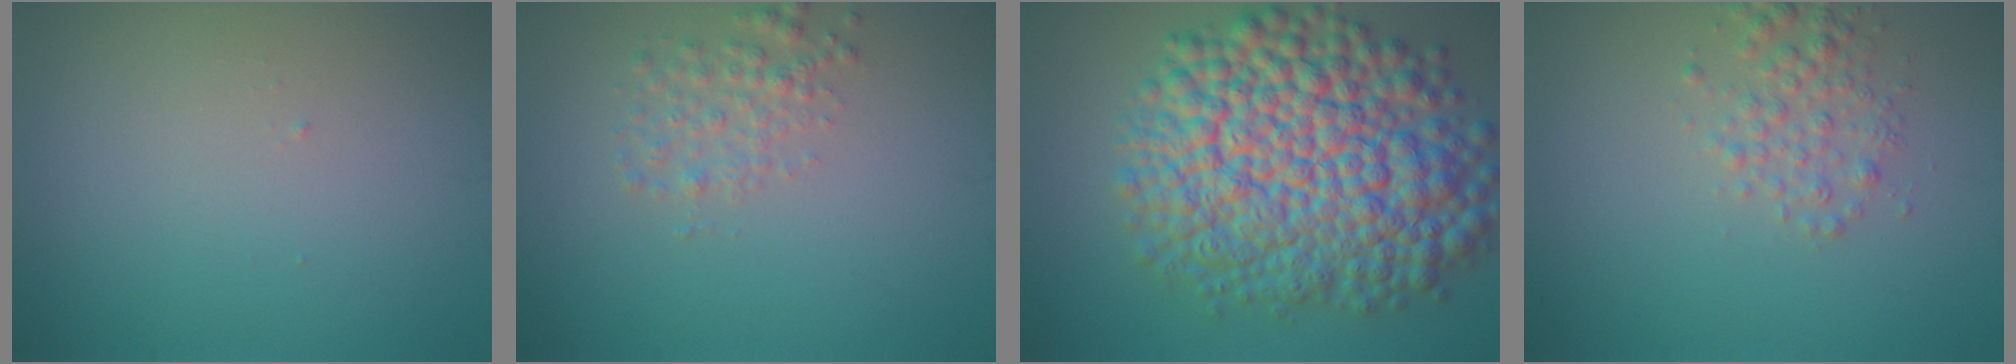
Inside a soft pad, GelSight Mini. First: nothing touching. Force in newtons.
{"total": 2.0, "press": 2.0, "slide": 0.1}
{"total": 13.6, "press": 13.6, "slide": 0.4}
{"total": 2.2, "press": 2.2, "slide": 0.0}